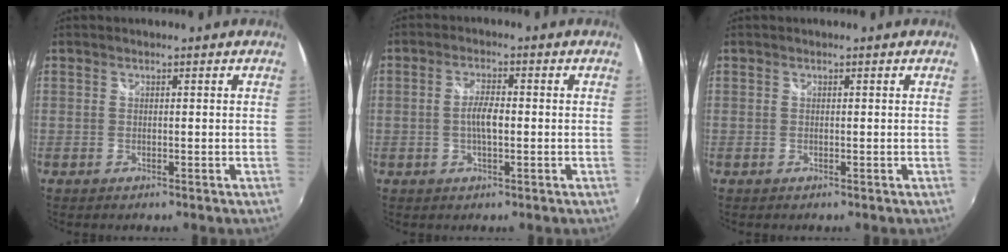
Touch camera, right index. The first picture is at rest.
{"total": 3.9, "force": [-0.5, 1.2, 3.7], "torque": [-0.072, 0.004, -0.010]}
{"total": 0.0}